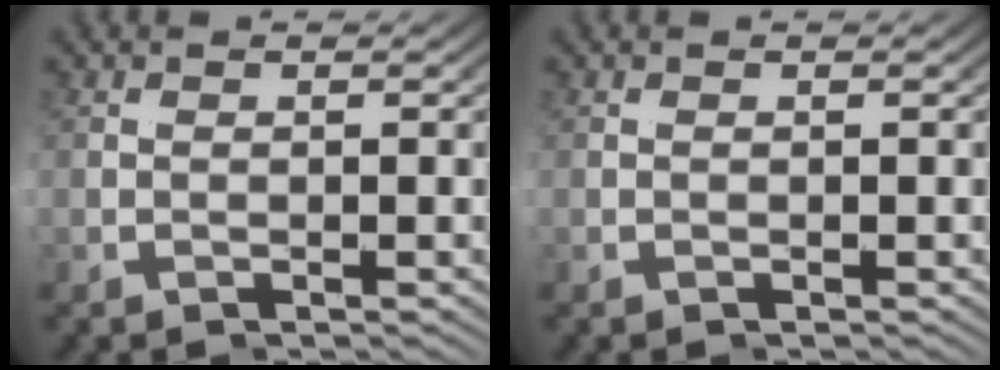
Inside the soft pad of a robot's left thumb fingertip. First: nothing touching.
{"total": 0.0}